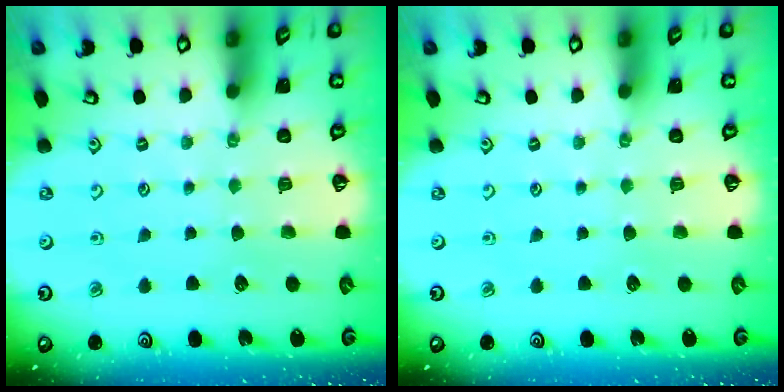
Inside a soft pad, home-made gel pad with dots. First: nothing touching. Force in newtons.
{"total": 0.0}